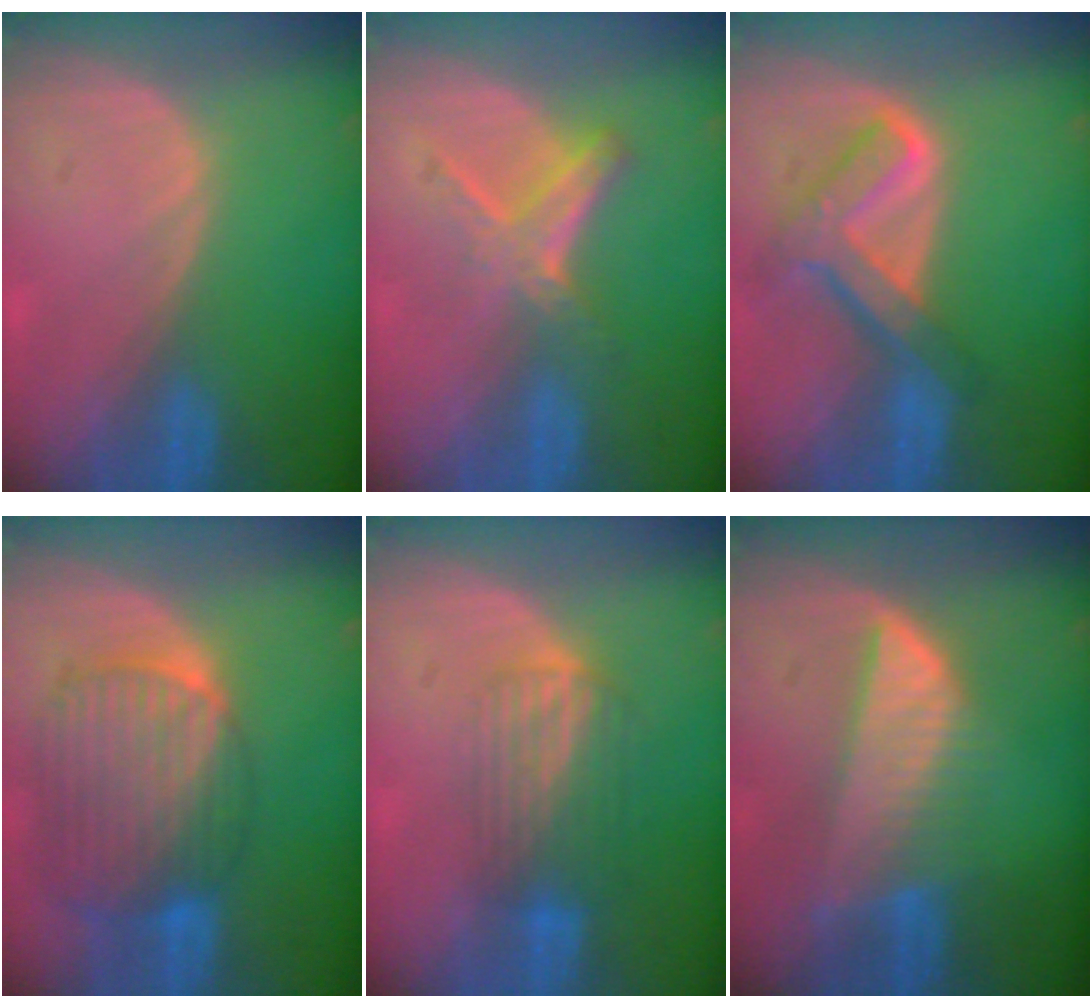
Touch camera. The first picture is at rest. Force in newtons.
{"total": 5.8, "press": 5.2, "slide": 2.5}
{"total": 7.8, "press": 6.6, "slide": 4.1}
{"total": 10.7, "press": 9.1, "slide": 5.5}
{"total": 6.8, "press": 5.7, "slide": 3.6}
{"total": 7.5, "press": 6.8, "slide": 3.2}